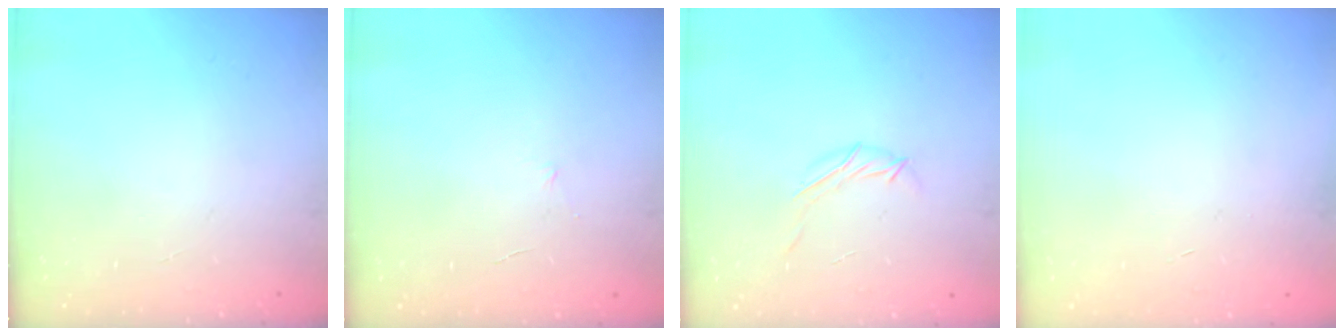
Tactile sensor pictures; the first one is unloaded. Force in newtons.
{"total": 3.6, "press": 3.5, "slide": 0.9}
{"total": 4.5, "press": 4.4, "slide": 0.9}
{"total": 0.6, "press": 0.5, "slide": 0.2}